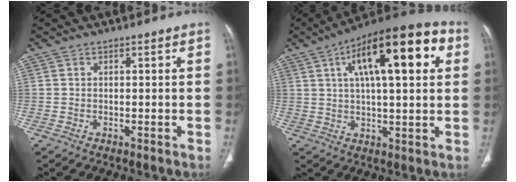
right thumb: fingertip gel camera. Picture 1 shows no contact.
{"total": 20.6, "force": [6.8, 7.1, 18.1], "torque": [-0.259, 0.018, 0.098]}